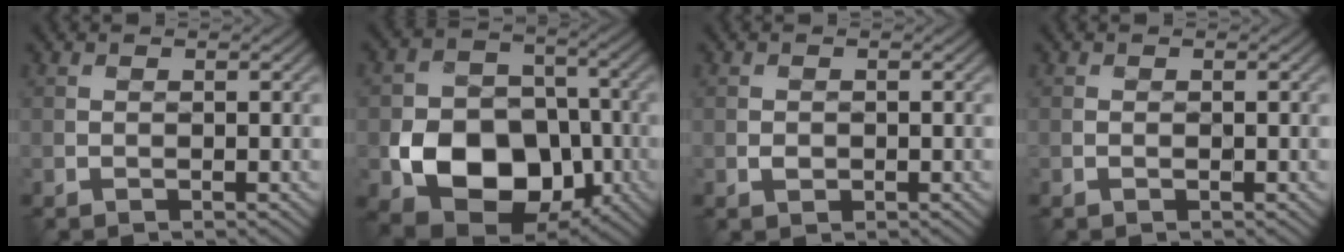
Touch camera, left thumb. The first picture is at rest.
{"total": 12.5, "force": [-3.9, 9.1, 7.7], "torque": [-0.146, -0.020, -0.077]}
{"total": 0.8, "force": [-0.2, 0.6, 0.5], "torque": [-0.009, -0.001, -0.005]}
{"total": 0.0}